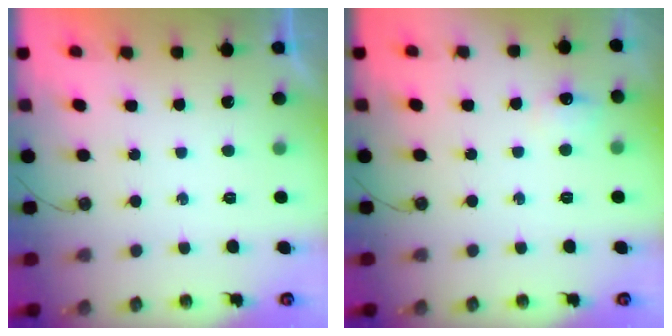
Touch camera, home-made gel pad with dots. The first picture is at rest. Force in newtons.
{"total": 7.1, "press": 7.0, "slide": 0.9}